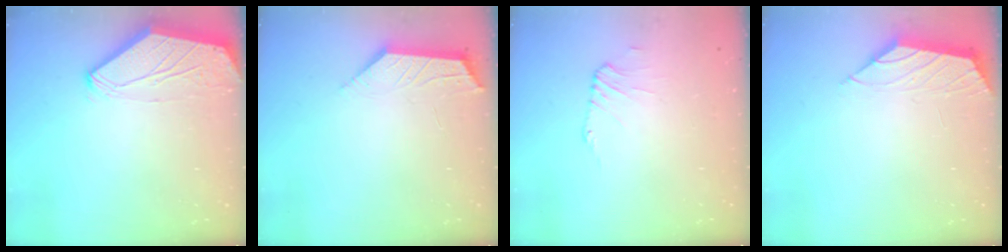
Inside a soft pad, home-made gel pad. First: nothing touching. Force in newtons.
{"total": 2.2, "press": 2.2, "slide": 0.5}
{"total": 1.1, "press": 1.1, "slide": 0.3}
{"total": 0.8, "press": 0.7, "slide": 0.4}